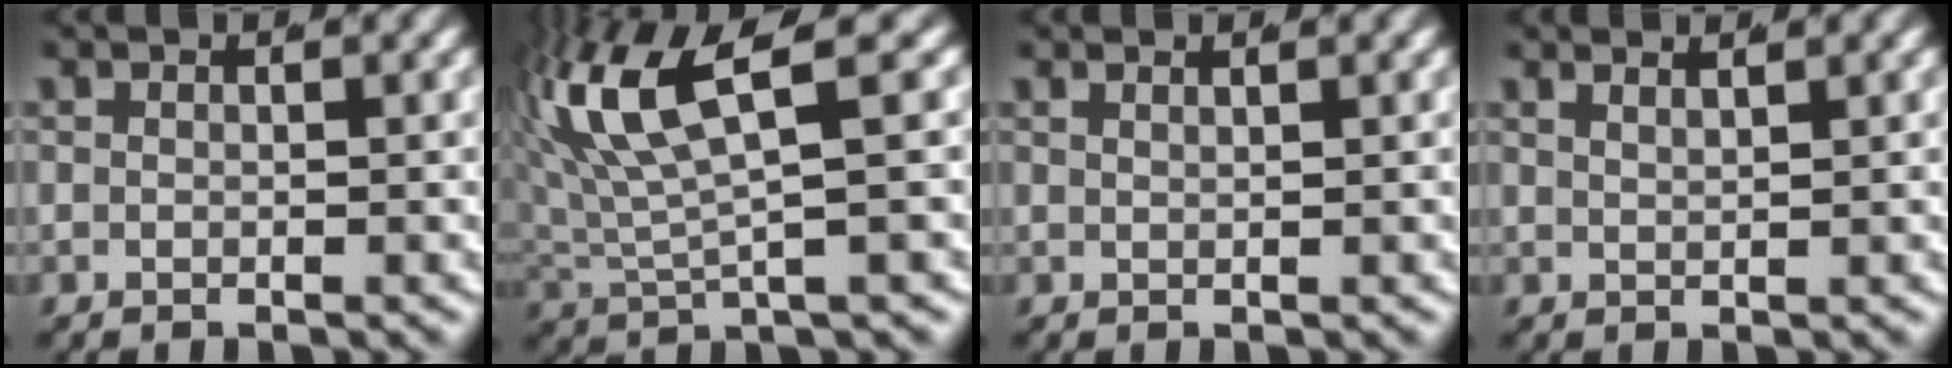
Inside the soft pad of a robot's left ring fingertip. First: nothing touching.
{"total": 8.3, "force": [2.7, 3.8, 6.8], "torque": [-0.163, -0.010, 0.055]}
{"total": 1.1, "force": [0.9, -0.4, 0.4], "torque": [-0.005, -0.003, 0.020]}
{"total": 2.0, "force": [1.9, 0.0, 0.8], "torque": [-0.011, -0.001, 0.036]}